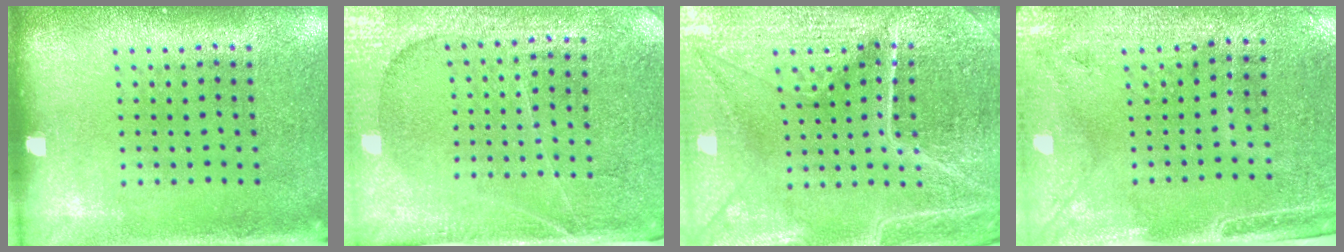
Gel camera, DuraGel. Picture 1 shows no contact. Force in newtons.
{"total": 4.0, "press": 3.7, "slide": 1.6}
{"total": 5.2, "press": 4.9, "slide": 1.9}
{"total": 3.0, "press": 2.6, "slide": 1.5}